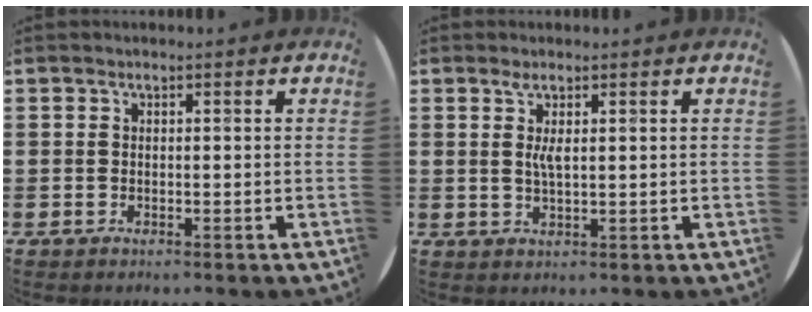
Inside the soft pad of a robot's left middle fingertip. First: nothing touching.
{"total": 2.0, "force": [0.9, 0.4, 1.8], "torque": [-0.037, 0.003, 0.014]}